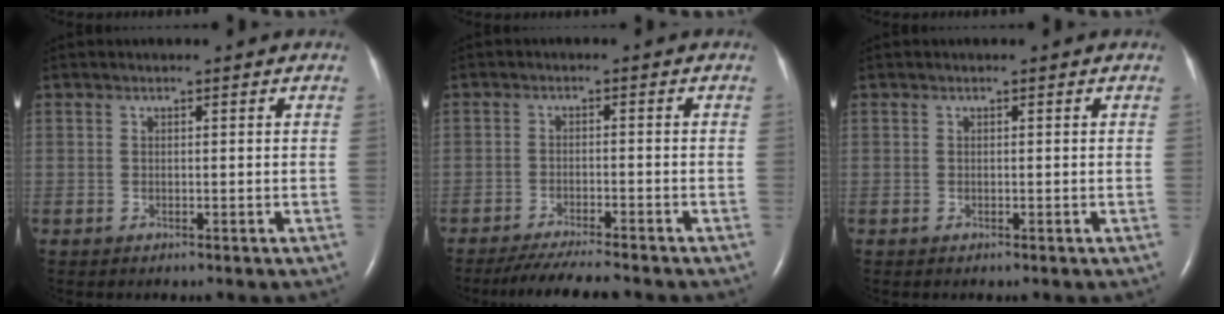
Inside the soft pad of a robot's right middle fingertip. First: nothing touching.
{"total": 7.7, "force": [-6.9, 0.0, 3.4], "torque": [-0.055, -0.024, -0.111]}
{"total": 0.0}